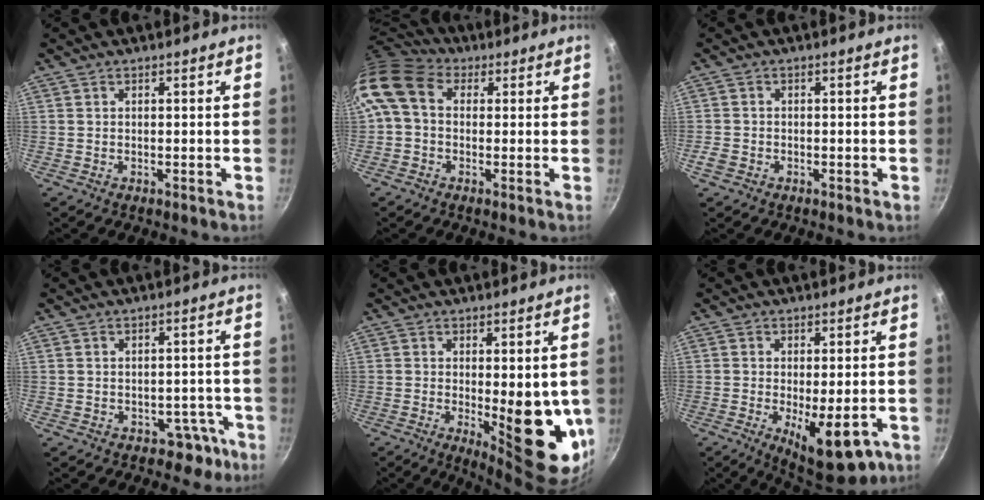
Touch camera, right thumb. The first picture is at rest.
{"total": 11.3, "force": [2.0, 8.5, 7.2], "torque": [-0.138, 0.023, 0.016]}
{"total": 2.2, "force": [-1.1, 1.6, 1.0], "torque": [-0.024, 0.003, -0.021]}
{"total": 4.6, "force": [-2.5, 3.6, 1.4], "torque": [0.025, 0.043, -0.010]}
{"total": 14.3, "force": [-1.2, 5.2, 13.3], "torque": [-0.152, -0.028, -0.002]}
{"total": 11.8, "force": [-4.0, 4.4, 10.2], "torque": [-0.132, -0.009, -0.043]}